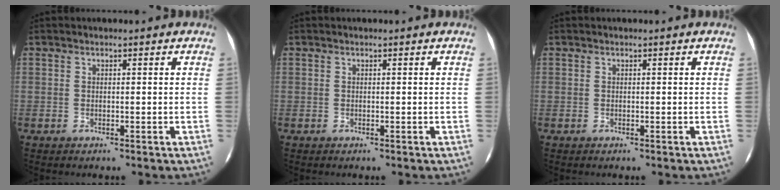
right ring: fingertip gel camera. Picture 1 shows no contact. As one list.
[{"total": 0.0}, {"total": 0.0}]